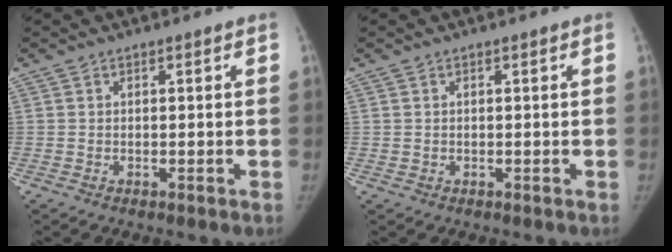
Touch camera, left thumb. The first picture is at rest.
{"total": 0.5, "force": [0.2, 0.4, 0.3], "torque": [0.000, -0.001, 0.005]}